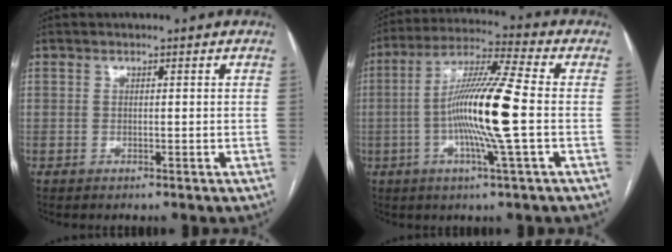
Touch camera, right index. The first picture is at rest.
{"total": 13.8, "force": [-1.9, -0.8, 13.6], "torque": [-0.252, -0.001, -0.046]}